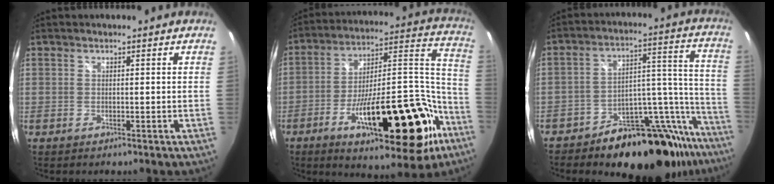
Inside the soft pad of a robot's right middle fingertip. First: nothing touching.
{"total": 28.9, "force": [-14.8, 10.2, 22.6], "torque": [-0.325, 0.021, -0.224]}
{"total": 23.5, "force": [-19.7, 8.9, 9.2], "torque": [-0.085, 0.054, -0.273]}